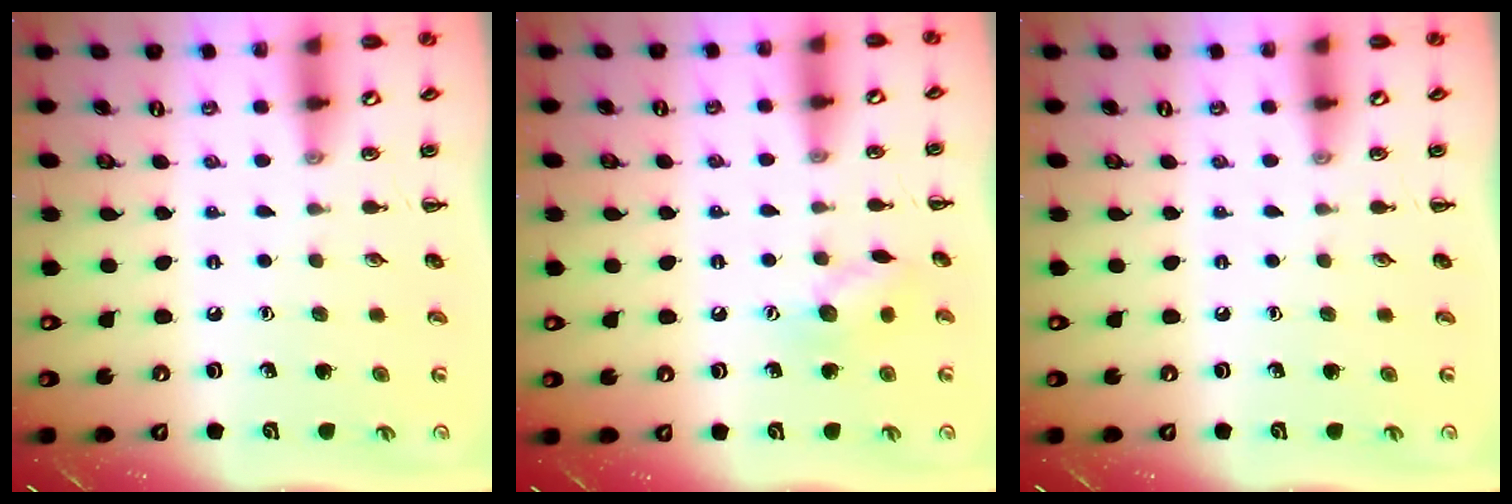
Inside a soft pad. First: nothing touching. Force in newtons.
{"total": 8.3, "press": 8.2, "slide": 0.9}
{"total": 0.0}